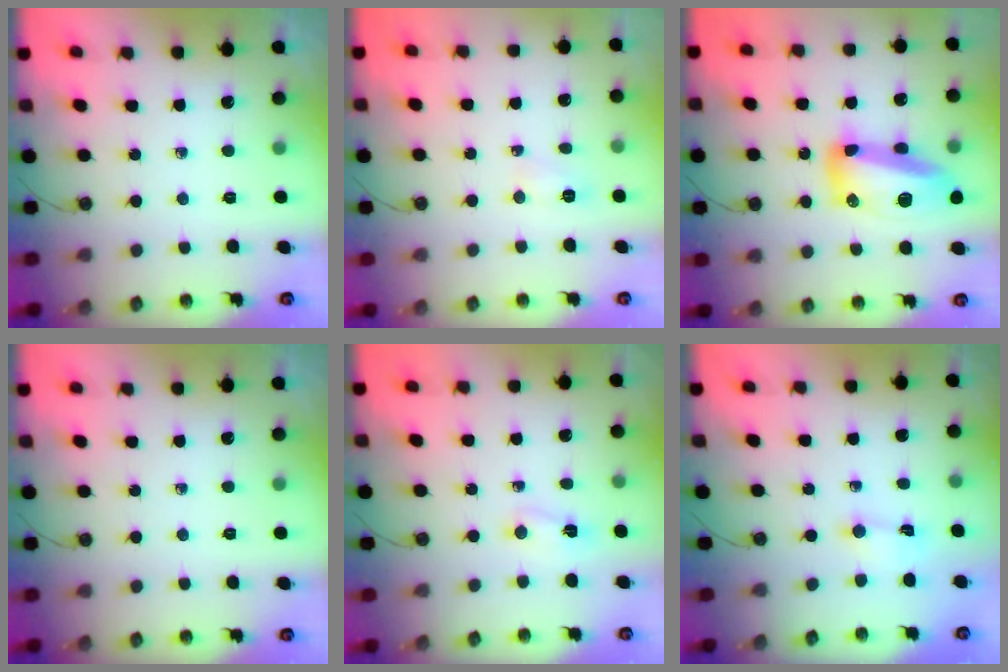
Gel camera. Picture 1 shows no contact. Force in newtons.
{"total": 3.3, "press": 3.3, "slide": 0.6}
{"total": 16.6, "press": 16.5, "slide": 1.1}
{"total": 0.0}
{"total": 2.0, "press": 2.0, "slide": 0.4}
{"total": 0.5, "press": 0.5, "slide": 0.2}